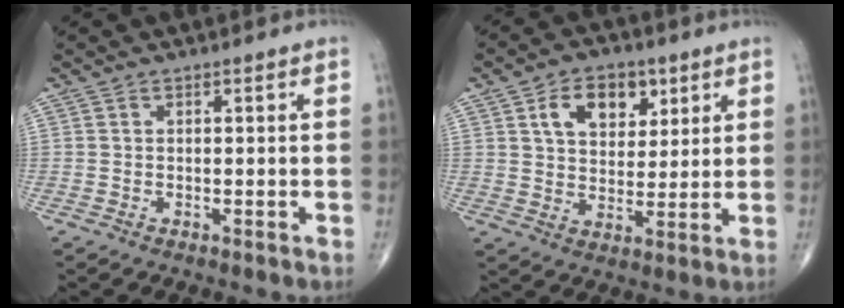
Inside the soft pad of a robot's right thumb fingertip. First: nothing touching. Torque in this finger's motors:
{"motor_torque": [0.10, 0.24, 0.80, 0.47, 0.22]}